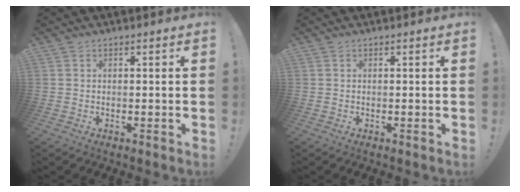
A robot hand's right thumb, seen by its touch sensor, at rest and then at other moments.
{"total": 0.0}